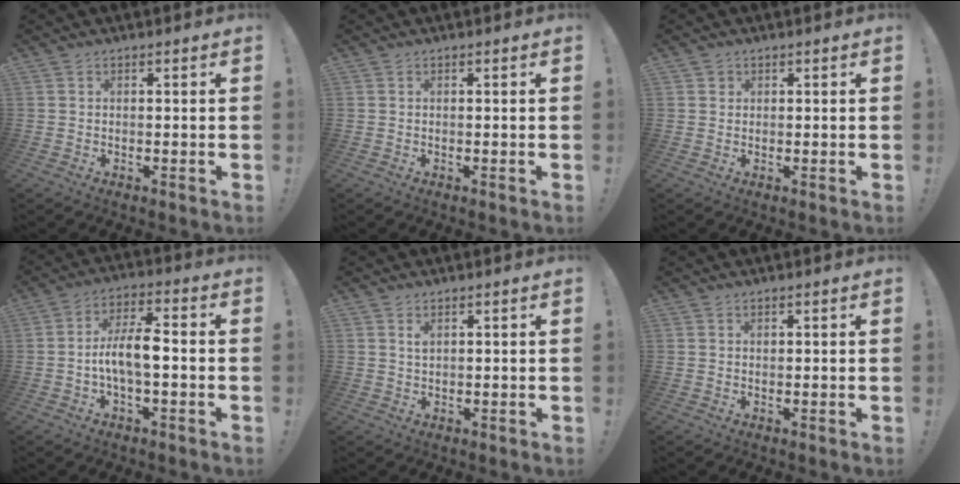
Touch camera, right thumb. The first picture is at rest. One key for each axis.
{"total": 0.0}
{"total": 1.5, "fx": 0.8, "fy": 1.2, "fz": 0.2, "tx": 0.004, "ty": -0.001, "tz": 0.012}
{"total": 9.5, "fx": -1.9, "fy": 3.6, "fz": 8.6, "tx": -0.160, "ty": 0.016, "tz": -0.031}
{"total": 1.7, "fx": 1.0, "fy": 1.2, "fz": 0.5, "tx": -0.004, "ty": -0.005, "tz": 0.017}
{"total": 0.5, "fx": 0.3, "fy": 0.4, "fz": 0.2, "tx": -0.001, "ty": 0.000, "tz": 0.006}